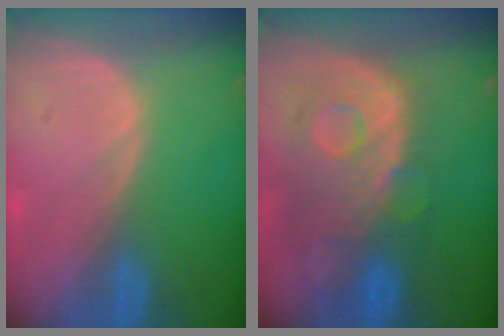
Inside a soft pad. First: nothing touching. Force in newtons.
{"total": 11.3, "press": 9.7, "slide": 5.7}